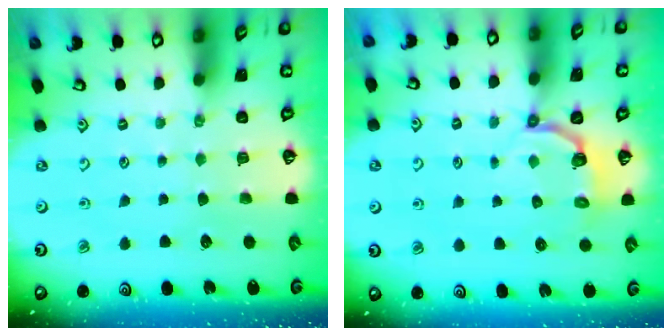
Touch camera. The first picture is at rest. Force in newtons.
{"total": 3.3, "press": 1.9, "slide": 2.7}